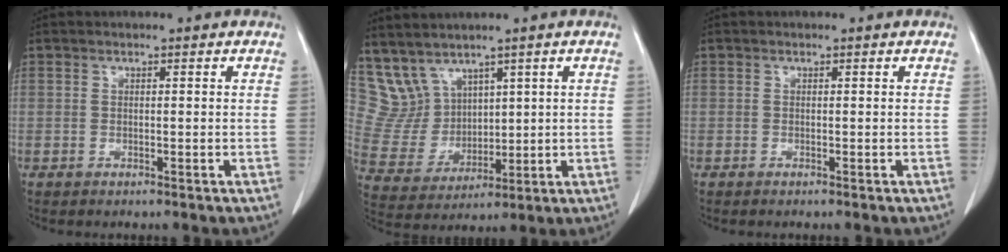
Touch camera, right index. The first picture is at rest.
{"total": 7.7, "force": [6.0, 4.7, 1.2], "torque": [-0.044, 0.021, 0.146]}
{"total": 0.0}